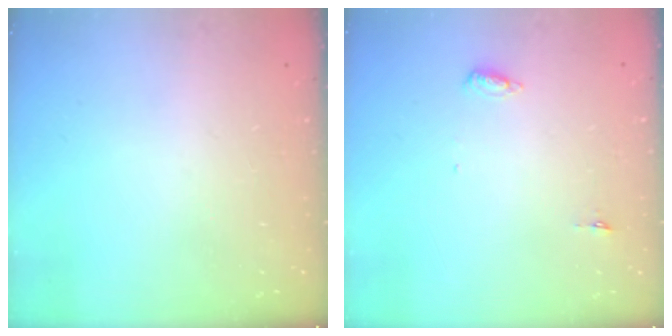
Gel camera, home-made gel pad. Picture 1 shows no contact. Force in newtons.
{"total": 4.7, "press": 4.5, "slide": 1.4}